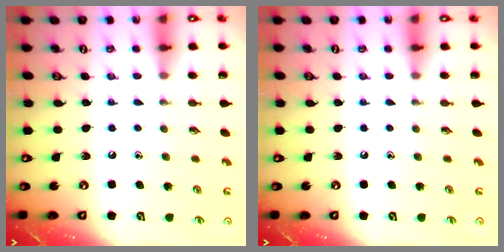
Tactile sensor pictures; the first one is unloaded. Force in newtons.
{"total": 0.0}